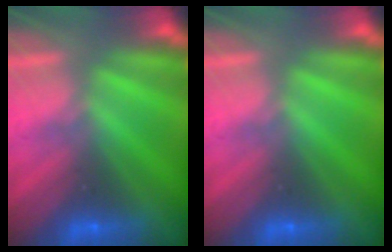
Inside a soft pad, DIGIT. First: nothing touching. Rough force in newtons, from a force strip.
{"total": 0.0}